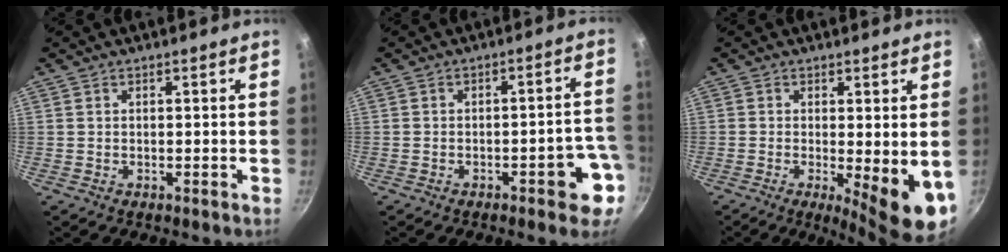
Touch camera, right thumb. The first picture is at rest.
{"total": 7.6, "force": [-3.1, 3.0, 6.3], "torque": [-0.052, 0.038, -0.034]}
{"total": 9.7, "force": [-1.7, 2.6, 9.2], "torque": [-0.112, -0.014, -0.015]}